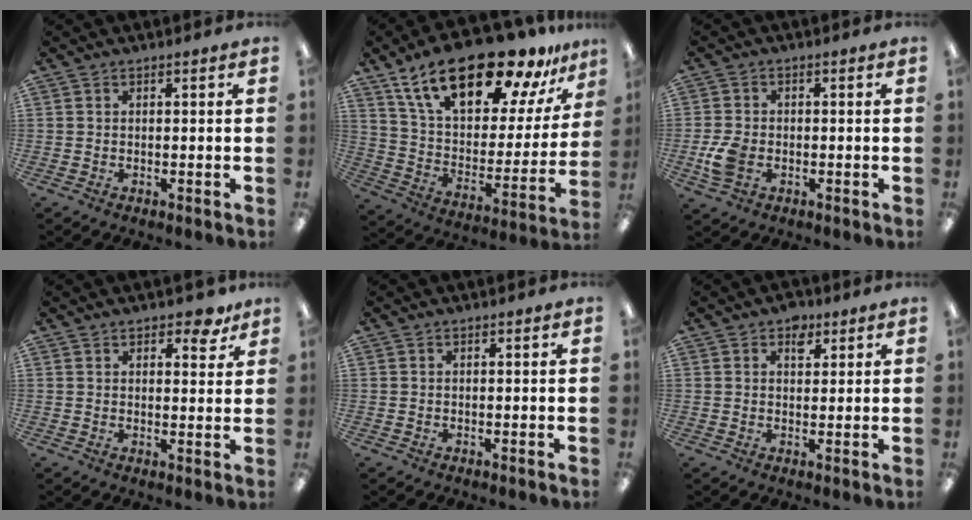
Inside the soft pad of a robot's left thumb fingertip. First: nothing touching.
{"total": 26.4, "force": [18.4, 10.6, 15.7], "torque": [-0.264, -0.110, 0.314]}
{"total": 6.2, "force": [-1.8, 4.3, 4.1], "torque": [-0.082, 0.000, -0.034]}
{"total": 5.2, "force": [3.7, 2.3, 2.7], "torque": [-0.030, -0.014, 0.060]}
{"total": 0.0}
{"total": 4.0, "force": [2.1, 2.6, 2.2], "torque": [-0.014, -0.008, 0.032]}